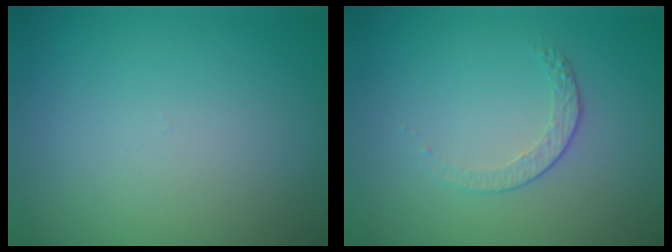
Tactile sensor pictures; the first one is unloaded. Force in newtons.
{"total": 1.5, "press": 0.9, "slide": 1.2}